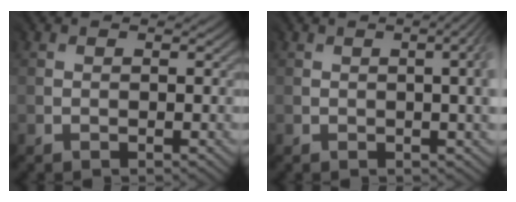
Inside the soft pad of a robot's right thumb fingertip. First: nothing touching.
{"total": 5.1, "force": [0.0, 1.8, 4.8], "torque": [-0.034, 0.007, -0.002]}